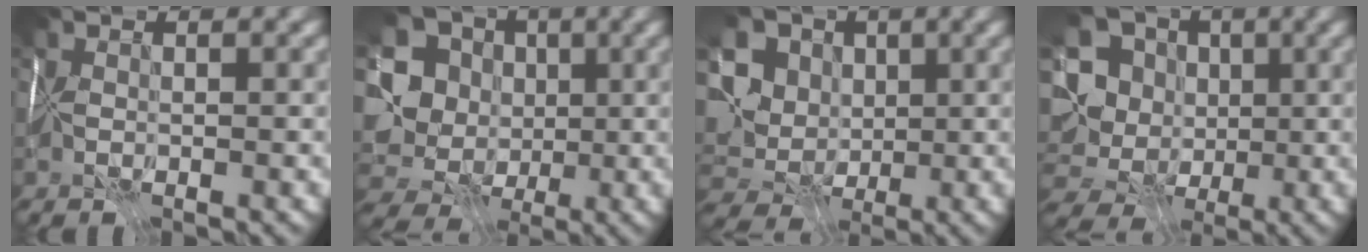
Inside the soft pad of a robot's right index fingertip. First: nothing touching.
{"total": 13.2, "force": [-0.5, 12.0, 5.4], "torque": [-0.138, -0.002, -0.005]}
{"total": 11.1, "force": [2.2, 9.3, 5.7], "torque": [-0.114, 0.009, 0.028]}
{"total": 11.2, "force": [-0.1, 10.0, 5.0], "torque": [-0.122, 0.012, -0.002]}